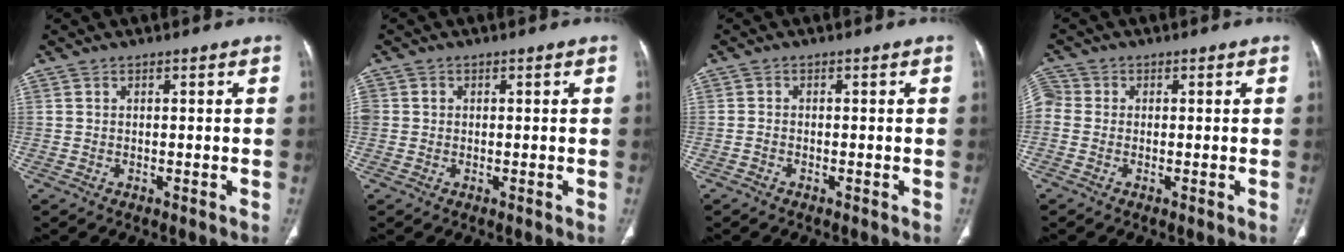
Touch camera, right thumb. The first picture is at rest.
{"total": 2.0, "force": [0.2, 1.8, 0.8], "torque": [-0.017, 0.008, 0.007]}
{"total": 0.8, "force": [-0.6, 0.5, 0.4], "torque": [-0.010, 0.003, -0.013]}
{"total": 3.6, "force": [-0.2, 2.9, 2.2], "torque": [-0.056, 0.009, -0.016]}